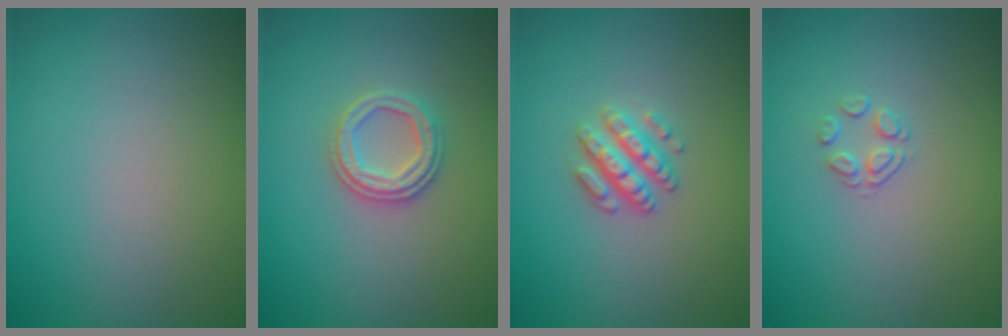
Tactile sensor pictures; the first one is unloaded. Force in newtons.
{"total": 2.8, "press": 2.6, "slide": 1.0}
{"total": 2.8, "press": 2.6, "slide": 0.9}
{"total": 1.5, "press": 0.8, "slide": 1.3}